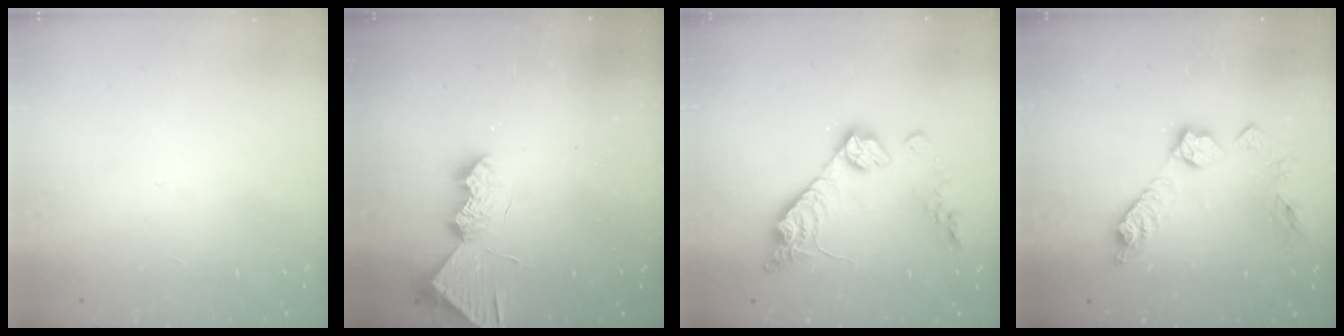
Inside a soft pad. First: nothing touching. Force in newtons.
{"total": 9.4, "press": 9.4, "slide": 0.6}
{"total": 13.5, "press": 13.5, "slide": 0.7}
{"total": 12.5, "press": 12.5, "slide": 0.7}